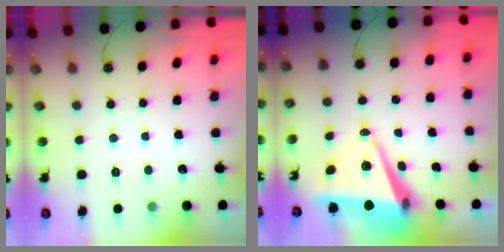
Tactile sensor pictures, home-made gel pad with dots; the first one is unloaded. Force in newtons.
{"total": 9.1, "press": 8.2, "slide": 4.0}